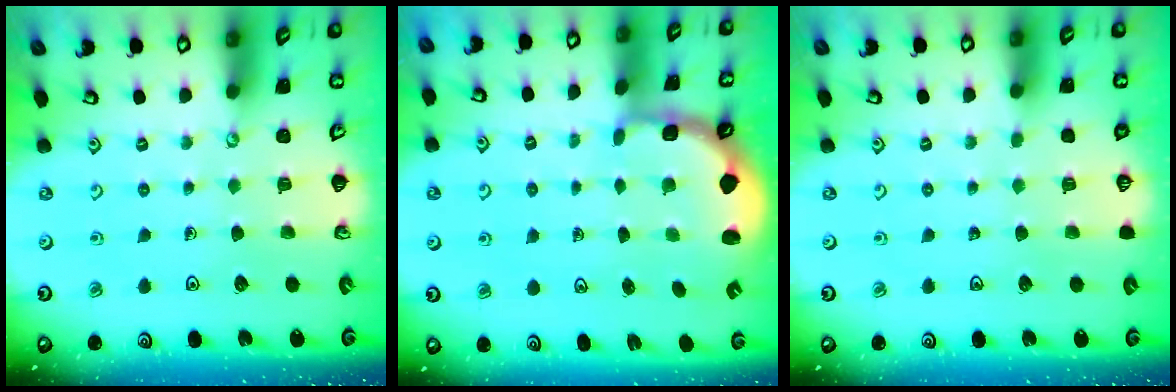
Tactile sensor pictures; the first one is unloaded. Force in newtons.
{"total": 2.2, "press": 1.9, "slide": 1.1}
{"total": 0.0}